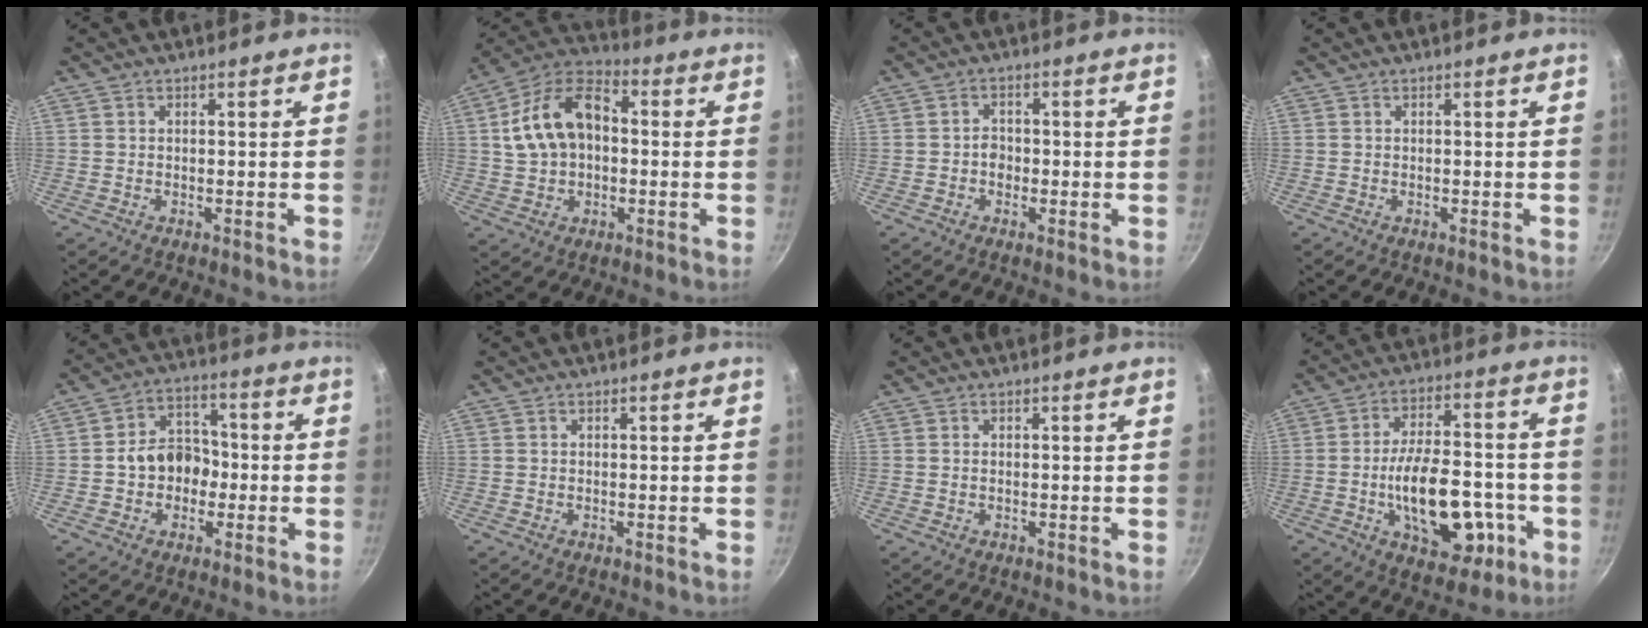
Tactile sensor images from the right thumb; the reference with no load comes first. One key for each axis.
{"total": 14.8, "fx": 1.3, "fy": 10.0, "fz": 10.9, "tx": -0.179, "ty": 0.036, "tz": 0.009}
{"total": 2.7, "fx": -0.6, "fy": 2.1, "fz": 1.5, "tx": -0.011, "ty": 0.006, "tz": -0.013}
{"total": 0.0}
{"total": 9.9, "fx": -1.4, "fy": 7.9, "fz": 5.9, "tx": -0.051, "ty": 0.027, "tz": -0.032}
{"total": 0.0}
{"total": 0.0}
{"total": 20.3, "fx": -6.4, "fy": 10.3, "fz": 16.2, "tx": -0.205, "ty": 0.030, "tz": -0.078}